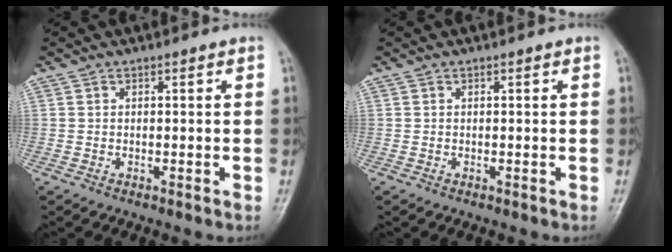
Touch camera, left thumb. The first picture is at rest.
{"total": 0.0}